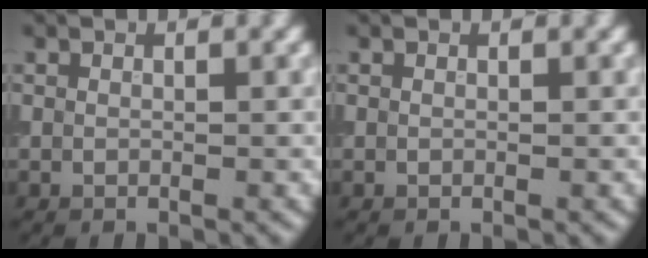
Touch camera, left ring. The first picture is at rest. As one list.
[{"total": 0.0}]